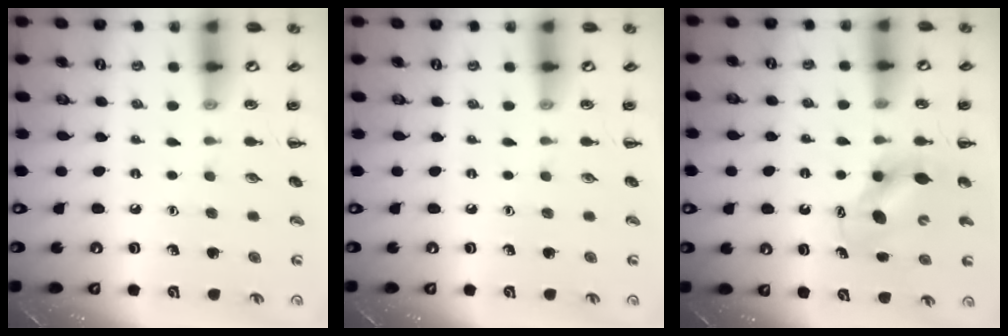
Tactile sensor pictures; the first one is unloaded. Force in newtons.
{"total": 0.0}
{"total": 6.7, "press": 6.6, "slide": 0.7}